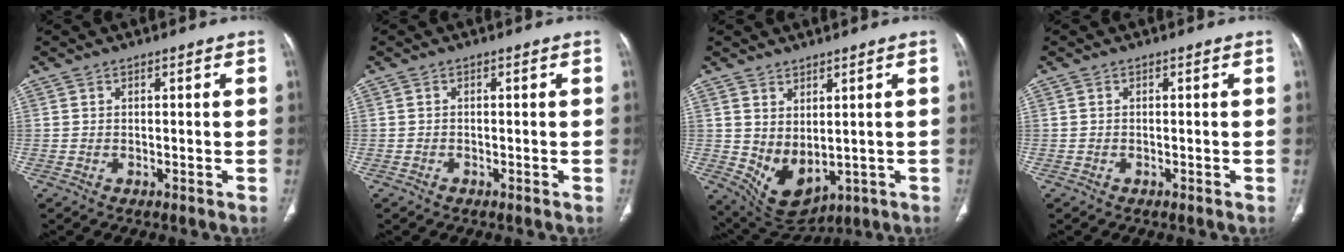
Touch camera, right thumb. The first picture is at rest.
{"total": 0.6, "force": [-0.4, 0.4, 0.2], "torque": [-0.001, 0.001, -0.009]}
{"total": 8.3, "force": [0.2, 5.1, 6.6], "torque": [-0.101, -0.014, 0.036]}
{"total": 0.0}